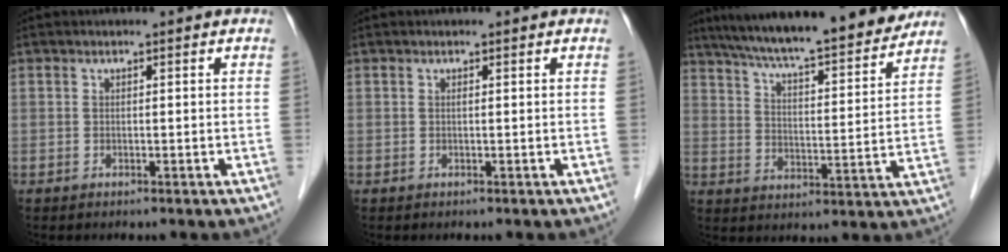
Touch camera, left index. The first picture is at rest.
{"total": 0.0}
{"total": 20.6, "force": [18.1, 1.9, 9.6], "torque": [-0.156, 0.004, 0.261]}